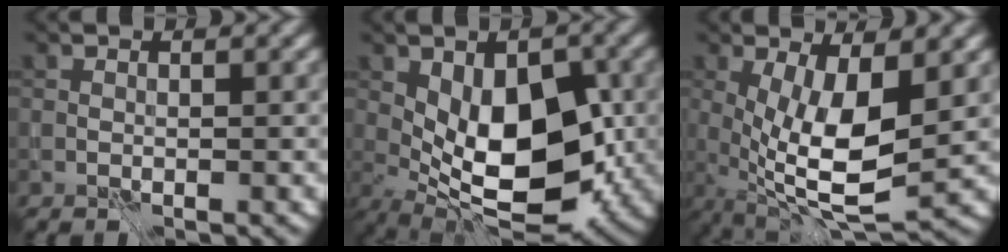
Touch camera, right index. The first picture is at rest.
{"total": 10.5, "force": [-0.7, 5.5, 8.9], "torque": [-0.133, -0.007, -0.012]}
{"total": 8.6, "force": [-0.2, 3.0, 8.0], "torque": [-0.149, -0.017, -0.002]}